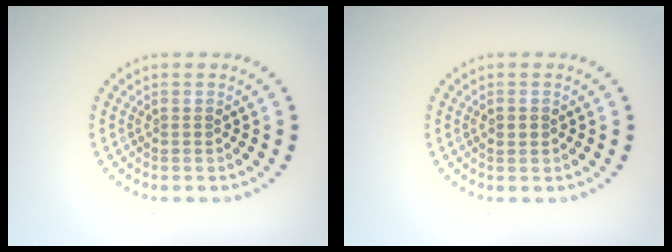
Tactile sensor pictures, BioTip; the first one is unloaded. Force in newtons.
{"total": 0.9, "press": 0.9, "slide": 0.1}